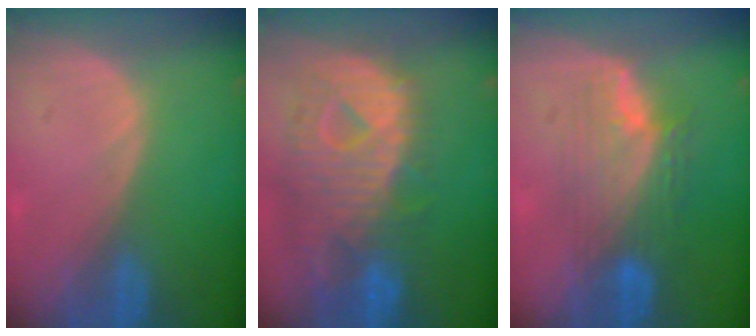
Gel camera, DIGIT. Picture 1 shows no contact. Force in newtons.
{"total": 12.5, "press": 10.8, "slide": 6.4}
{"total": 7.6, "press": 7.3, "slide": 2.0}